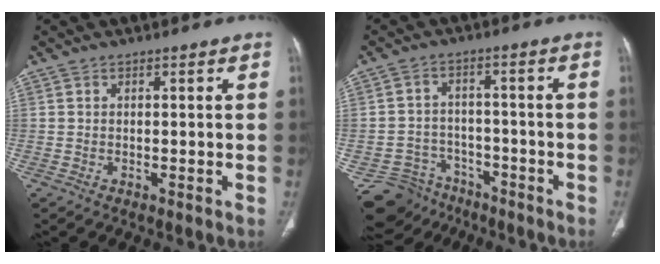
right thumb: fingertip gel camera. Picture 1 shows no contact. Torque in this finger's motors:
{"motor_torque": [-0.01, -0.14, -0.41, 0.08, 0.01]}